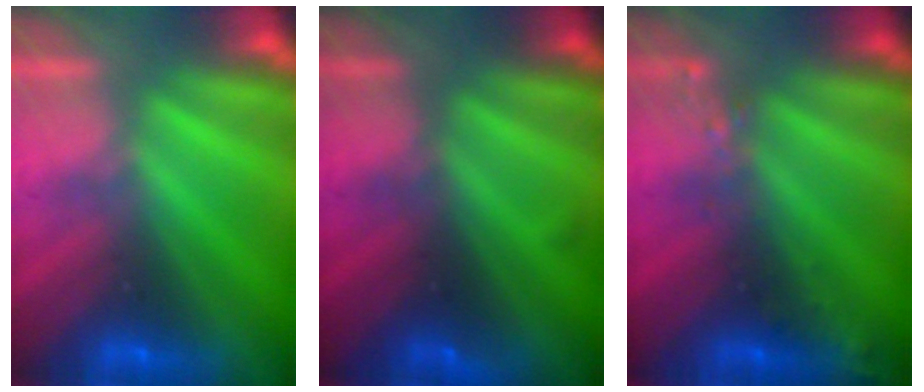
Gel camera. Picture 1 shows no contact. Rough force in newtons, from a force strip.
{"total": 1.2}
{"total": 2.4}